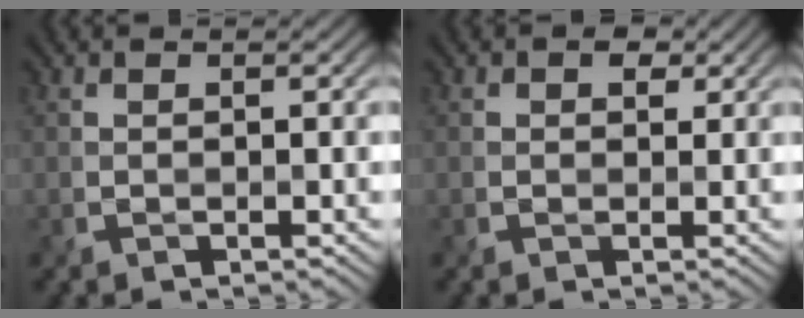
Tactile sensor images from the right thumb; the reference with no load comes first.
{"total": 2.2, "force": [0.8, 1.8, 1.1], "torque": [-0.016, -0.004, 0.010]}